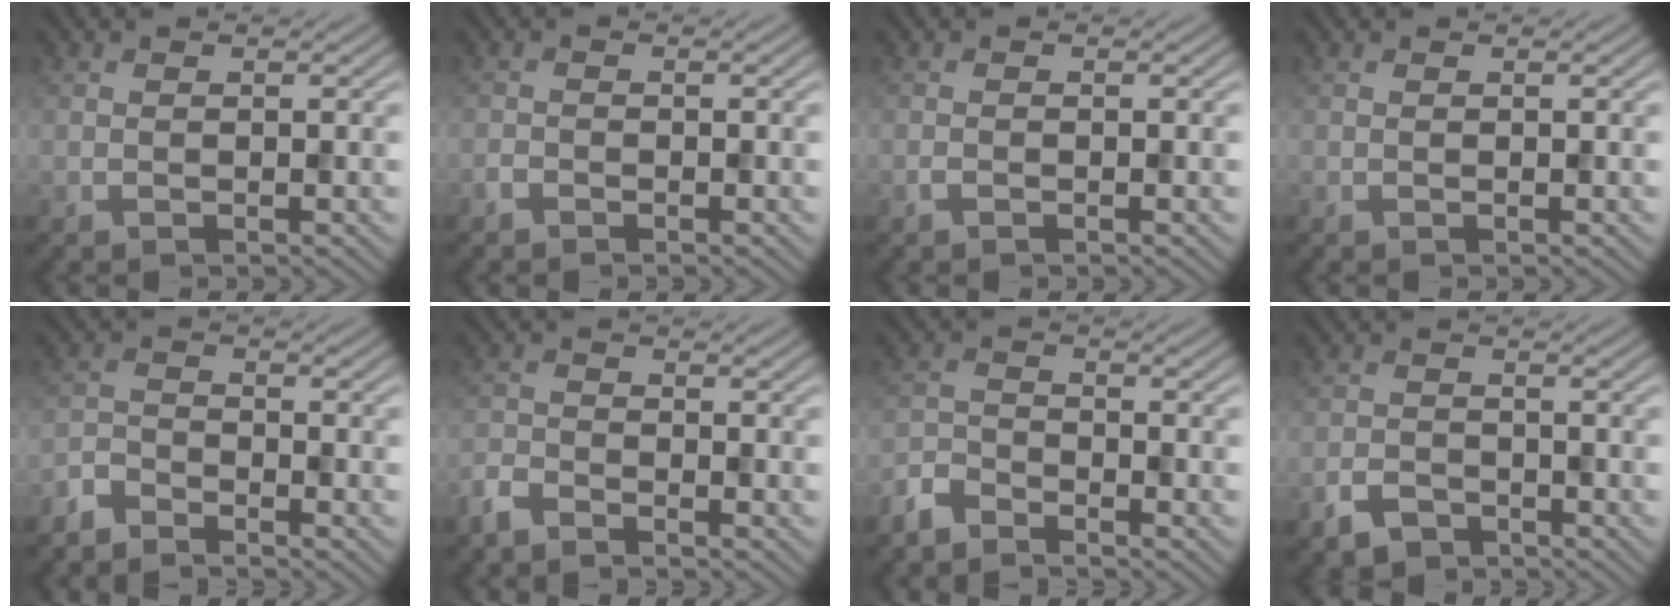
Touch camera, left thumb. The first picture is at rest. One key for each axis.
{"total": 1.0, "fx": -0.9, "fy": 0.4, "fz": 0.3, "tx": -0.006, "ty": 0.000, "tz": -0.021}
{"total": 0.7, "fx": -0.5, "fy": 0.2, "fz": 0.4, "tx": -0.009, "ty": 0.000, "tz": -0.010}
{"total": 0.0}
{"total": 3.4, "fx": -3.2, "fy": 1.0, "fz": 0.8, "tx": -0.018, "ty": -0.006, "tz": -0.078}
{"total": 2.9, "fx": -2.6, "fy": 0.8, "fz": 1.0, "tx": -0.027, "ty": -0.007, "tz": -0.067}
{"total": 3.6, "fx": -3.3, "fy": 1.2, "fz": 1.1, "tx": -0.026, "ty": -0.006, "tz": -0.082}
{"total": 3.3, "fx": -2.4, "fy": 1.8, "fz": 1.2, "tx": -0.026, "ty": -0.004, "tz": -0.055}